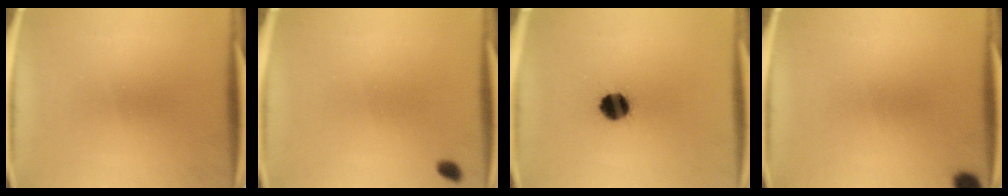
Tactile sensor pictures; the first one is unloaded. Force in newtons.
{"total": 1.2}
{"total": 7.9}
{"total": 2.5}